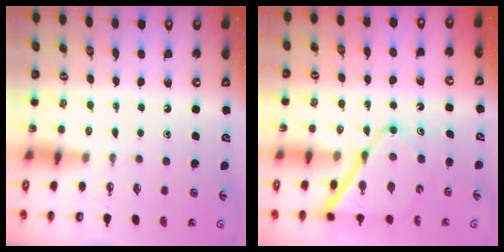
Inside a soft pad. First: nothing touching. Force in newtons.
{"total": 11.5, "press": 11.5, "slide": 1.0}